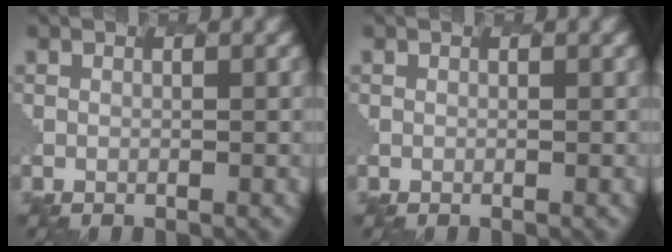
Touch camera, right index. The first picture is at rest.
{"total": 0.0}